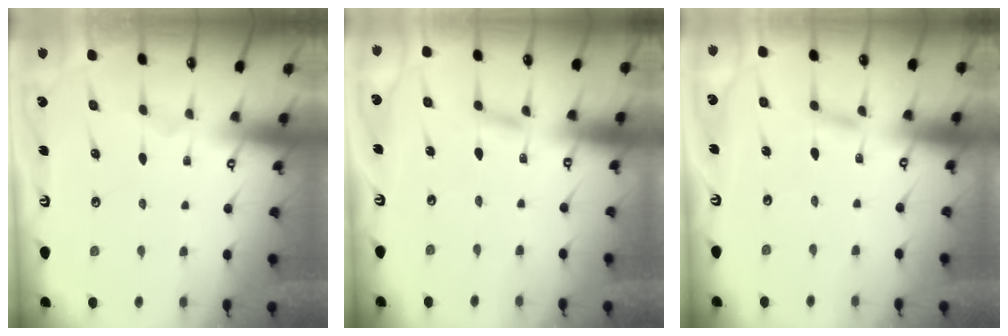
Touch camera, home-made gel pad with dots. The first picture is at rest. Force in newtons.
{"total": 2.4, "press": 2.4, "slide": 0.2}
{"total": 2.1, "press": 2.1, "slide": 0.2}